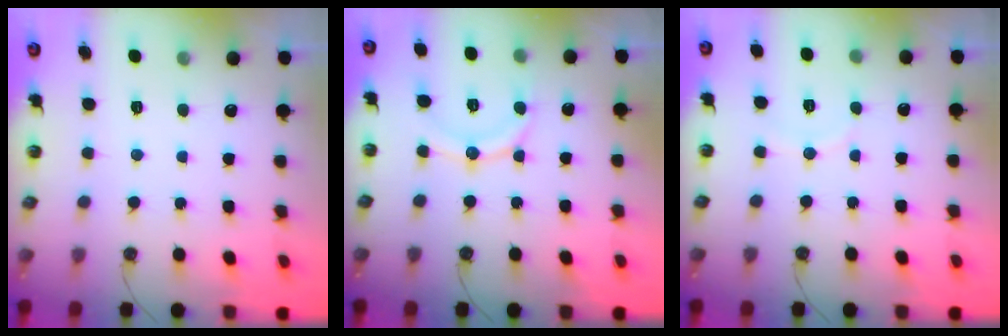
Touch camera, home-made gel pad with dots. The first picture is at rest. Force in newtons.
{"total": 11.3, "press": 11.3, "slide": 0.8}
{"total": 5.1, "press": 5.0, "slide": 0.6}